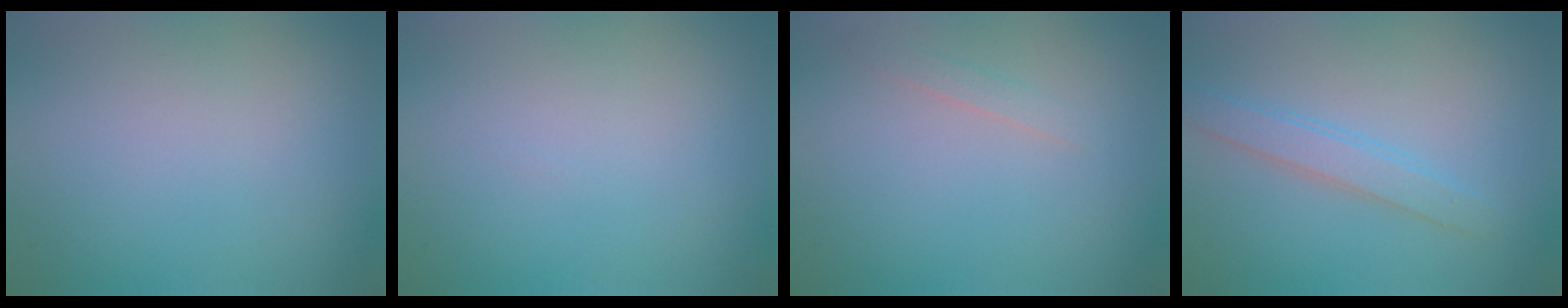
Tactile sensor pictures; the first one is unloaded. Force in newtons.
{"total": 0.0}
{"total": 0.9, "press": 0.9, "slide": 0.0}
{"total": 2.5, "press": 2.5, "slide": 0.2}